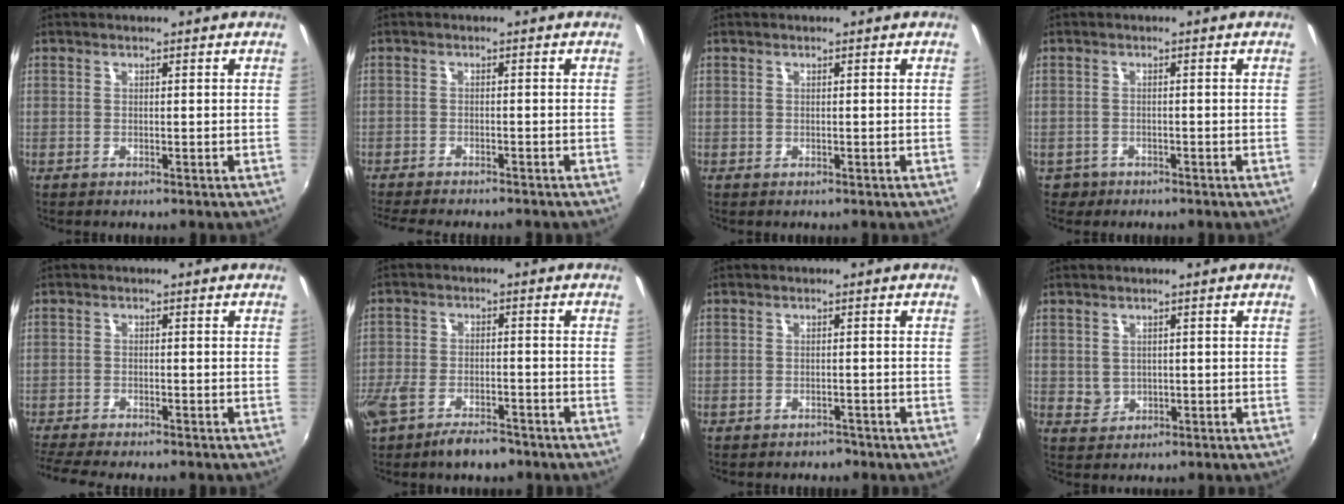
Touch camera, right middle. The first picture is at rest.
{"total": 8.7, "force": [-7.7, 1.3, 3.7], "torque": [-0.086, -0.022, -0.121]}
{"total": 0.0}
{"total": 2.8, "force": [-1.6, 2.2, 0.6], "torque": [-0.020, -0.004, -0.023]}
{"total": 7.1, "force": [-6.3, 0.6, 3.1], "torque": [-0.082, -0.028, -0.106]}
{"total": 10.3, "force": [-7.4, 4.4, 5.7], "torque": [-0.144, -0.028, -0.132]}
{"total": 2.1, "force": [-1.7, 1.2, 0.3], "torque": [-0.010, -0.005, -0.024]}
{"total": 2.6, "force": [0.5, 2.5, 0.8], "torque": [-0.009, 0.003, 0.012]}